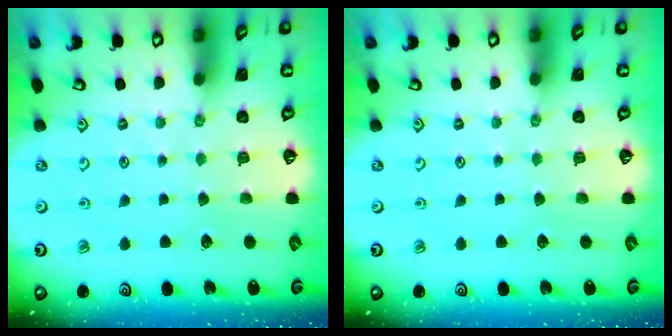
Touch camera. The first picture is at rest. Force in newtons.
{"total": 0.0}